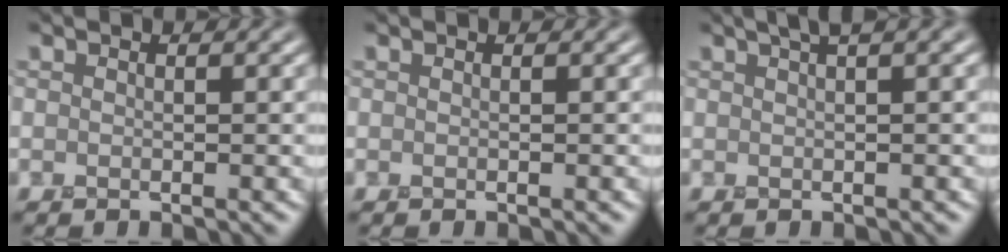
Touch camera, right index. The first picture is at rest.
{"total": 0.0}
{"total": 2.6, "force": [1.3, 0.2, 2.2], "torque": [-0.026, 0.008, 0.021]}